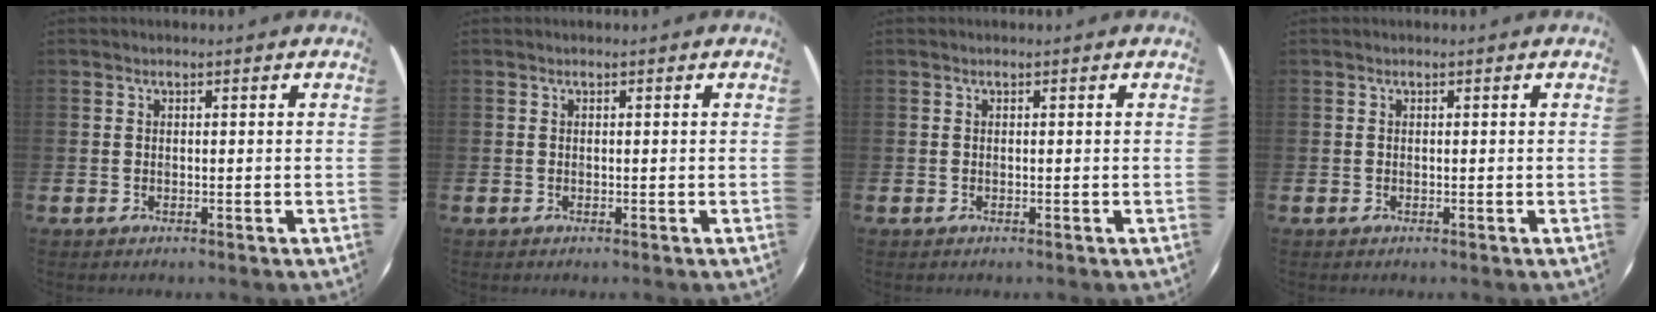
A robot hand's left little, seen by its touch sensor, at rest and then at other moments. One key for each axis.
{"total": 0.0}
{"total": 0.0}
{"total": 0.0}